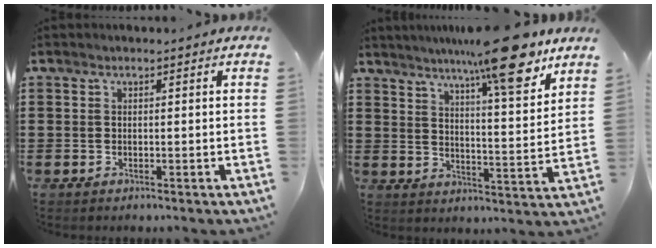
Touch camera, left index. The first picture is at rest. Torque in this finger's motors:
{"motor_torque": [1.10, -1.03, 1.02, 0.21]}